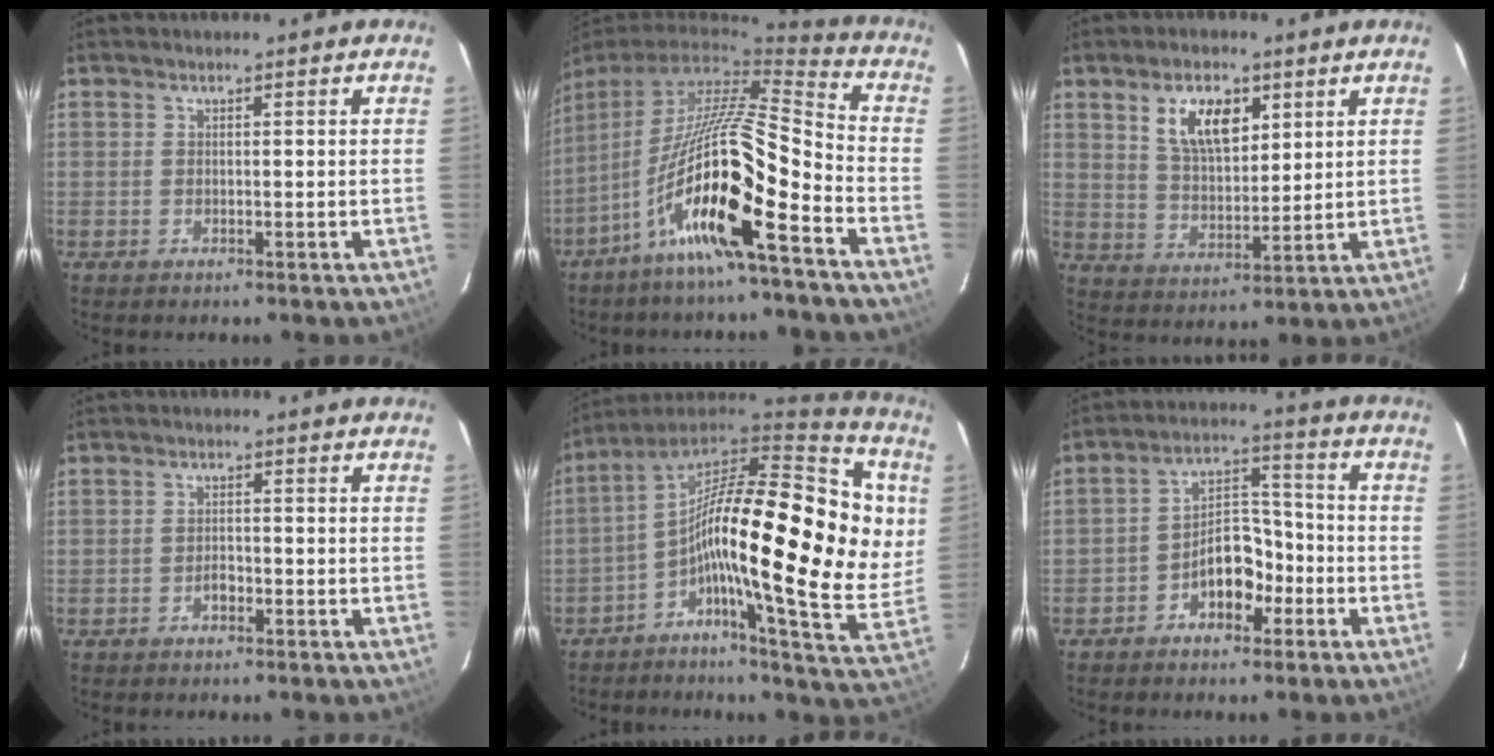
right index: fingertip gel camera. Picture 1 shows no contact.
{"total": 16.3, "force": [-8.6, 0.5, 13.8], "torque": [-0.233, -0.029, -0.163]}
{"total": 9.6, "force": [4.5, 4.9, 6.9], "torque": [-0.124, 0.010, 0.088]}
{"total": 1.8, "force": [-1.0, 0.9, 1.1], "torque": [-0.022, 0.004, -0.019]}
{"total": 29.6, "force": [3.2, 9.5, 27.9], "torque": [-0.453, 0.024, 0.023]}
{"total": 8.2, "force": [-4.0, 5.1, 5.0], "torque": [-0.089, 0.027, -0.059]}